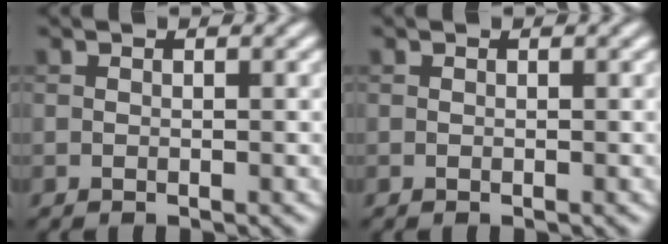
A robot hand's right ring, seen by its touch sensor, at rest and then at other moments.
{"total": 0.0}